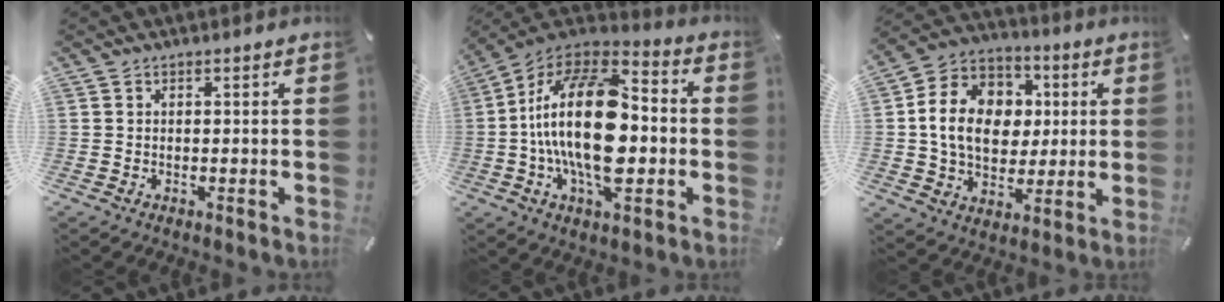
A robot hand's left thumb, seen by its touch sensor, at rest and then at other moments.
{"total": 25.2, "force": [-1.9, 13.2, 21.3], "torque": [-0.413, -0.002, -0.034]}
{"total": 14.5, "force": [1.0, 12.3, 7.7], "torque": [-0.149, 0.013, 0.020]}